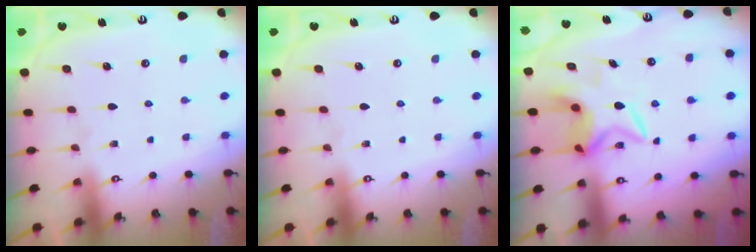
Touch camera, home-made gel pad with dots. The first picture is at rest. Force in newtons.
{"total": 0.0}
{"total": 7.0, "press": 7.0, "slide": 0.6}